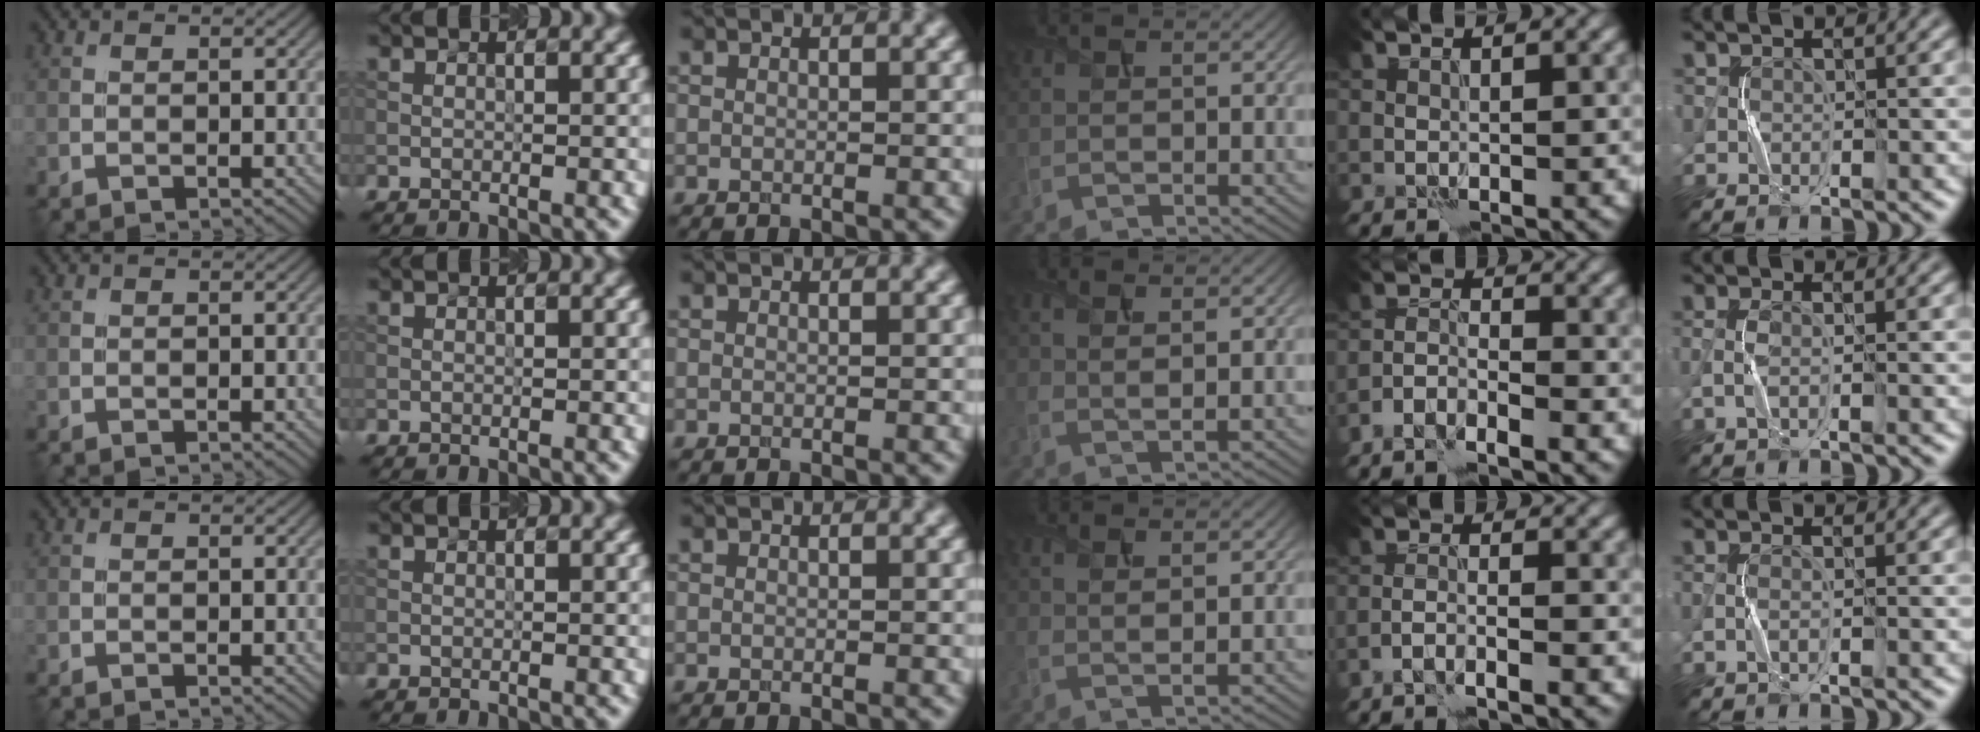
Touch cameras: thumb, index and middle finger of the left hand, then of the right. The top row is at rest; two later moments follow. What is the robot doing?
{"motion": "squeeze", "object": "sponge"}